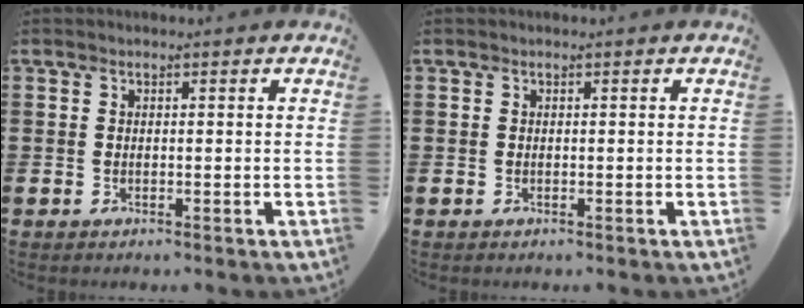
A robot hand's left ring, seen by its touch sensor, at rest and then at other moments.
{"total": 0.0}